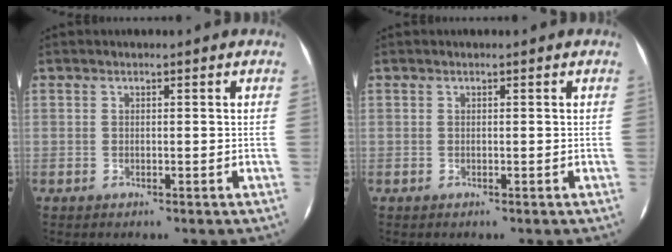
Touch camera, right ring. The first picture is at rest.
{"total": 0.0}